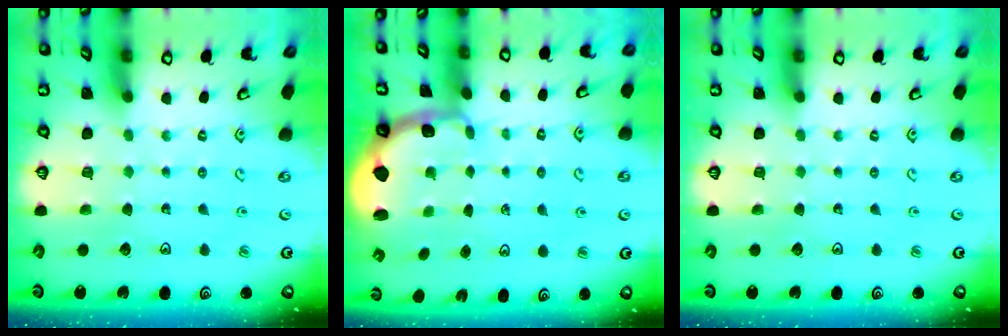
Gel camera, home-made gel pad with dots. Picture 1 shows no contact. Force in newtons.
{"total": 1.0, "press": 0.9, "slide": 0.2}
{"total": 0.0}